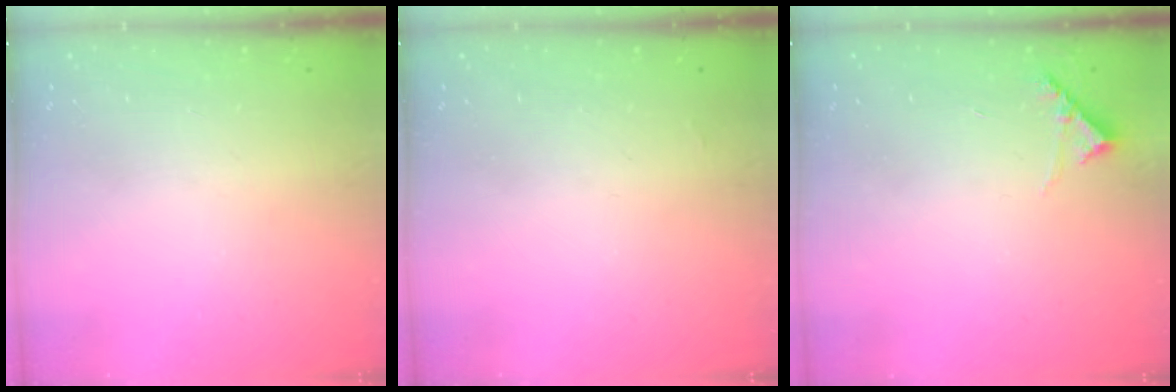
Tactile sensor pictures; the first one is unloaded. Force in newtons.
{"total": 1.3, "press": 1.3, "slide": 0.2}
{"total": 5.4, "press": 5.4, "slide": 0.4}